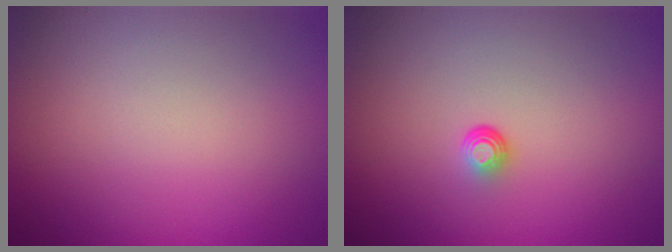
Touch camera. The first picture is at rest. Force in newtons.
{"total": 1.0, "press": 0.6, "slide": 0.8}